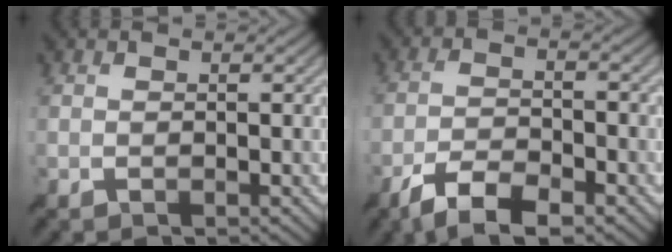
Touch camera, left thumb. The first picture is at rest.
{"total": 6.8, "force": [-4.9, 2.0, 4.3], "torque": [-0.086, -0.004, -0.093]}